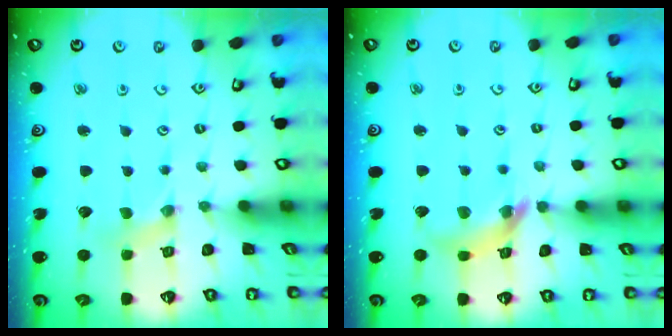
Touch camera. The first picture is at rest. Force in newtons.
{"total": 10.7, "press": 10.7, "slide": 1.0}